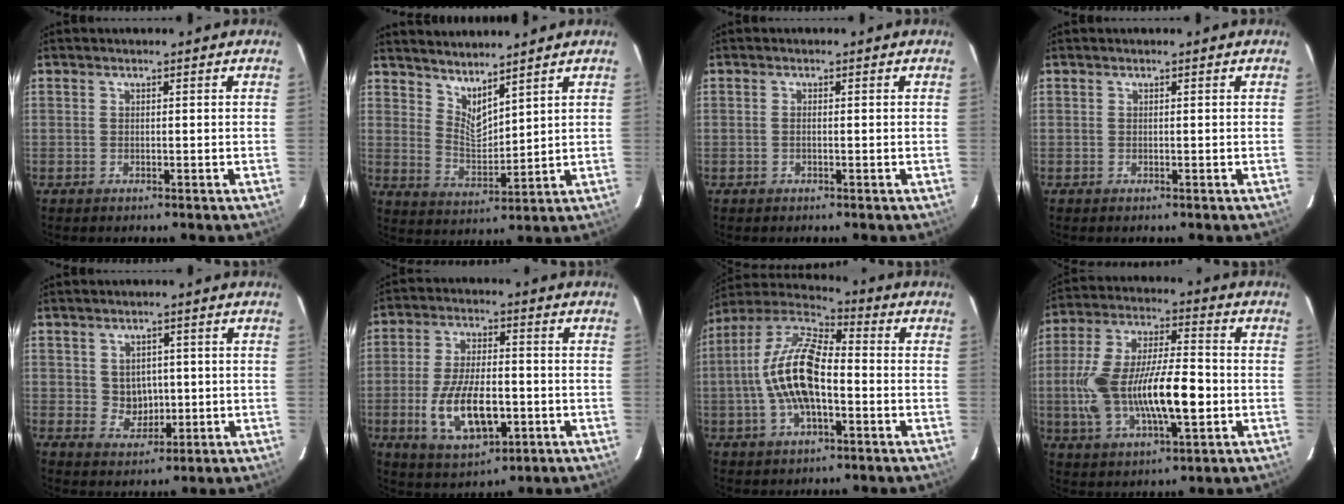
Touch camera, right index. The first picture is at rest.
{"total": 7.0, "force": [6.1, 1.6, 3.1], "torque": [-0.052, -0.007, 0.116]}
{"total": 0.7, "force": [-0.1, 0.1, 0.7], "torque": [-0.015, 0.001, -0.004]}
{"total": 0.0}
{"total": 4.6, "force": [0.3, 4.2, 1.9], "torque": [-0.035, 0.006, 0.015]}
{"total": 13.5, "force": [-3.6, 6.0, 11.5], "torque": [-0.229, -0.009, -0.053]}
{"total": 15.2, "force": [-2.5, 6.3, 13.6], "torque": [-0.270, 0.008, -0.051]}
{"total": 19.6, "force": [-3.3, 7.3, 17.9], "torque": [-0.356, -0.005, -0.053]}